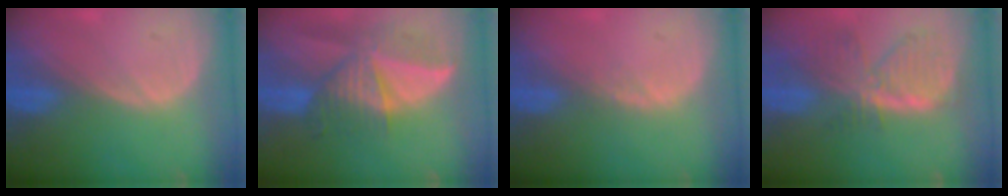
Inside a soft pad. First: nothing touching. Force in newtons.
{"total": 9.2, "press": 8.3, "slide": 4.0}
{"total": 0.8, "press": 0.8, "slide": 0.3}
{"total": 8.0, "press": 7.1, "slide": 3.9}